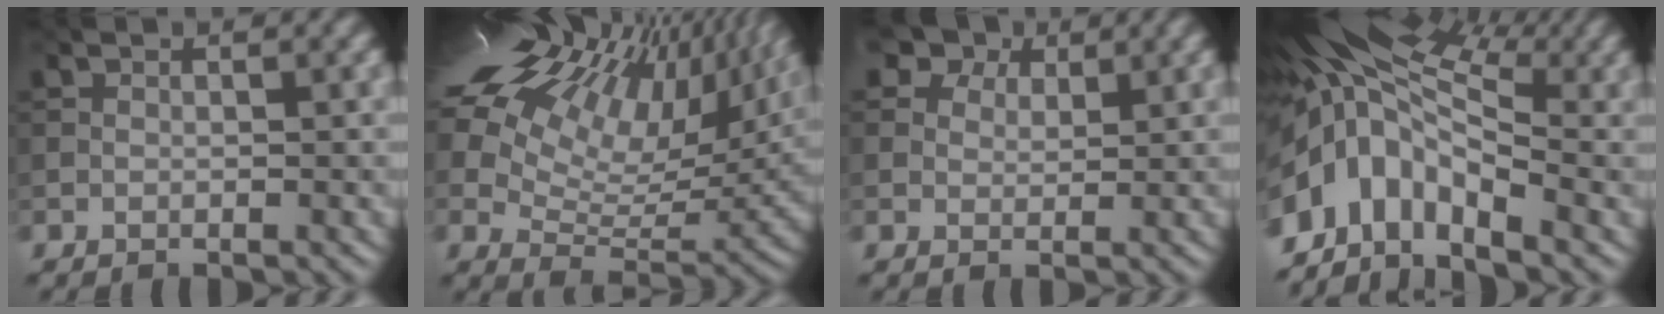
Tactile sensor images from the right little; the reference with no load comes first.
{"total": 21.5, "force": [11.0, 11.2, 14.6], "torque": [-0.267, 0.071, 0.185]}
{"total": 5.5, "force": [3.9, 3.2, 2.1], "torque": [-0.052, -0.003, 0.060]}
{"total": 11.9, "force": [-0.1, 7.0, 9.6], "torque": [-0.201, 0.007, -0.011]}